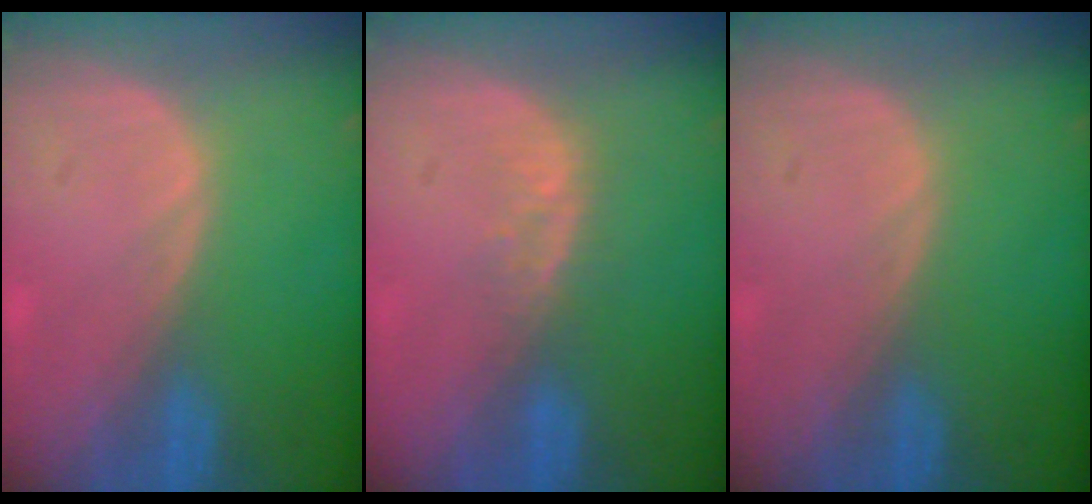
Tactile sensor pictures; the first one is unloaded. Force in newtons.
{"total": 3.2, "press": 2.6, "slide": 1.8}
{"total": 0.0}